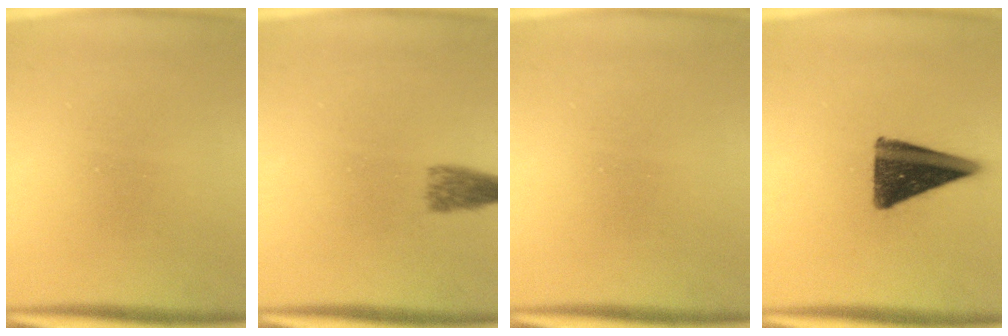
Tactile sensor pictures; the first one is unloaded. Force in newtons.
{"total": 2.7}
{"total": 0.0}
{"total": 12.7}